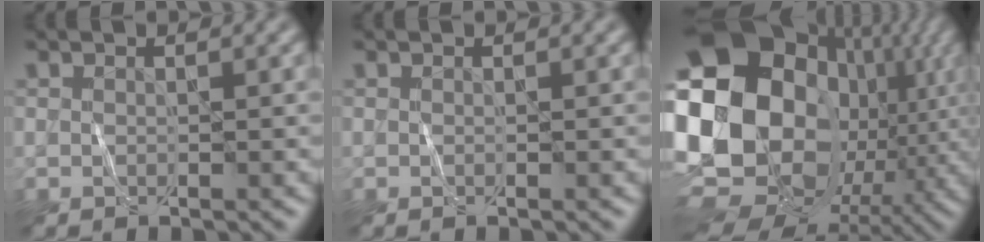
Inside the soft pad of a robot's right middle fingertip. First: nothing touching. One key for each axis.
{"total": 0.0}
{"total": 22.7, "fx": 1.4, "fy": 17.6, "fz": 14.2, "tx": -0.291, "ty": -0.018, "tz": -0.001}